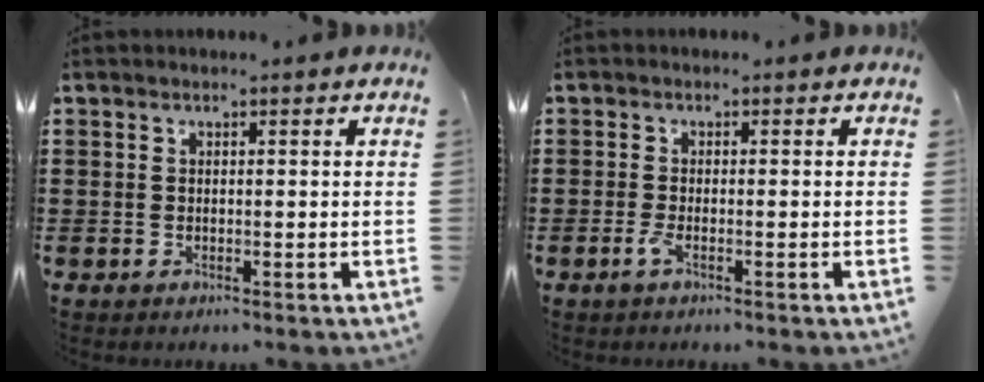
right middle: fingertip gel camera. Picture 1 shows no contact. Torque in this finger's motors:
{"motor_torque": [0.43, -0.28, 0.03, 0.05]}